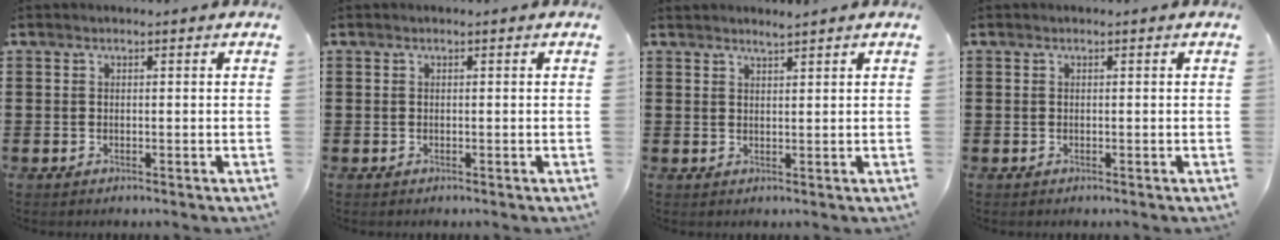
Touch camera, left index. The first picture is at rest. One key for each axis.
{"total": 0.0}
{"total": 1.3, "fx": 1.2, "fy": -0.3, "fz": 0.5, "tx": -0.010, "ty": -0.001, "tz": 0.023}
{"total": 0.0}